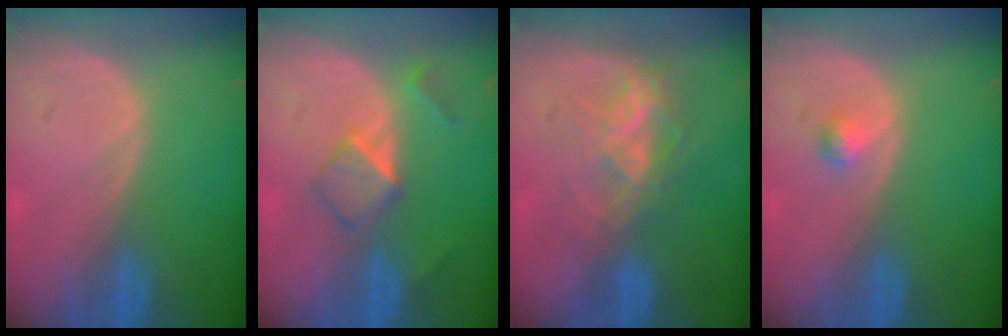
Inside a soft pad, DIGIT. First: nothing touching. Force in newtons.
{"total": 5.3, "press": 4.5, "slide": 2.7}
{"total": 7.1, "press": 6.0, "slide": 3.7}
{"total": 1.3, "press": 1.2, "slide": 0.1}